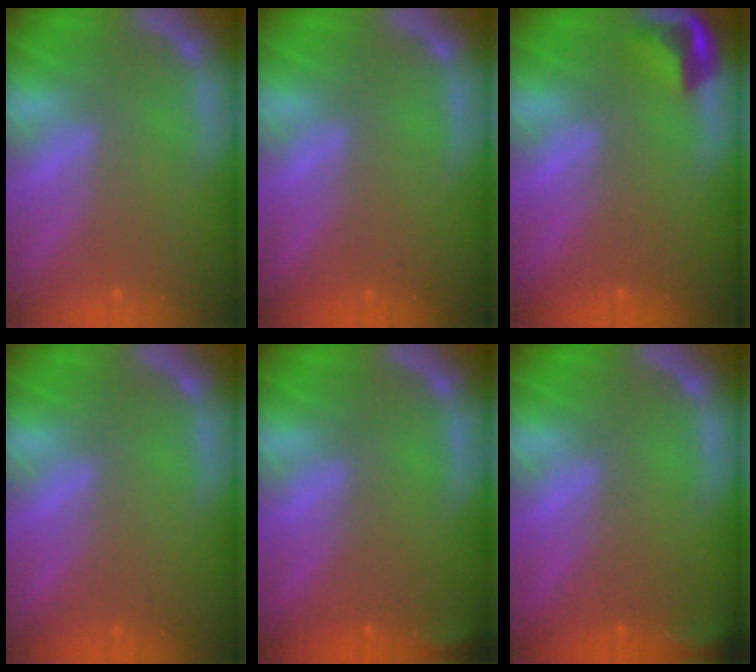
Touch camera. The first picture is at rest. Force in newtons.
{"total": 0.0}
{"total": 2.9}
{"total": 0.0}
{"total": 1.4}
{"total": 1.9}